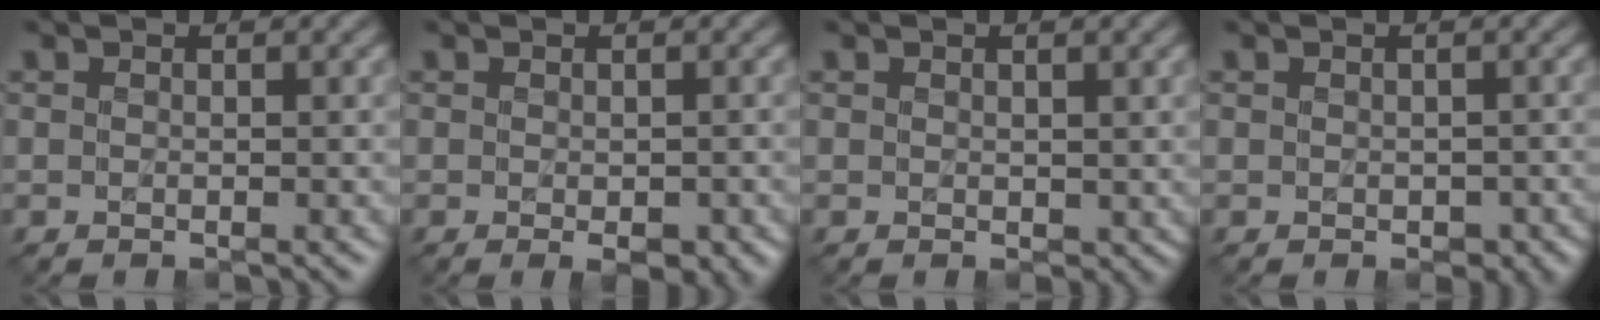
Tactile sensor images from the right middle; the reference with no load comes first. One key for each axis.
{"total": 2.8, "fx": -1.0, "fy": 1.3, "fz": 2.3, "tx": -0.030, "ty": -0.010, "tz": -0.006}
{"total": 1.1, "fx": 0.6, "fy": 0.7, "fz": 0.5, "tx": -0.008, "ty": -0.001, "tz": 0.013}
{"total": 1.7, "fx": -0.4, "fy": 1.2, "fz": 1.2, "tx": -0.019, "ty": -0.009, "tz": 0.000}